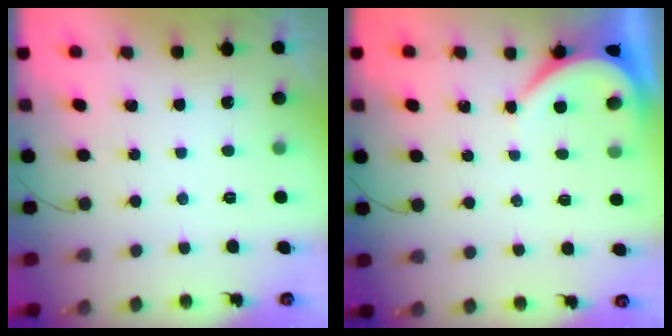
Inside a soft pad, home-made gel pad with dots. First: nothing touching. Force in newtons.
{"total": 3.9, "press": 3.9, "slide": 0.6}